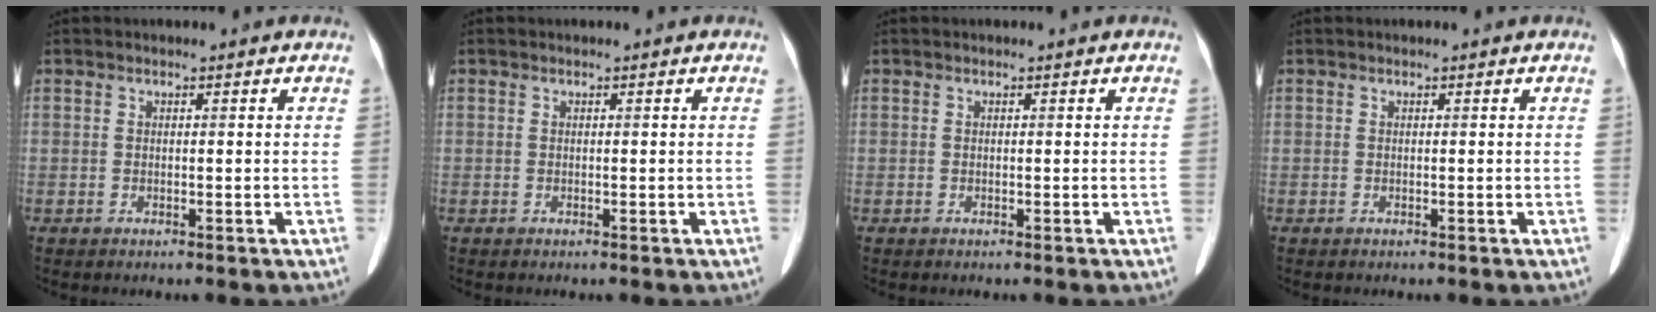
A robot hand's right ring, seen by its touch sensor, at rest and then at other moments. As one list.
[{"total": 0.0}, {"total": 0.0}, {"total": 0.0}]